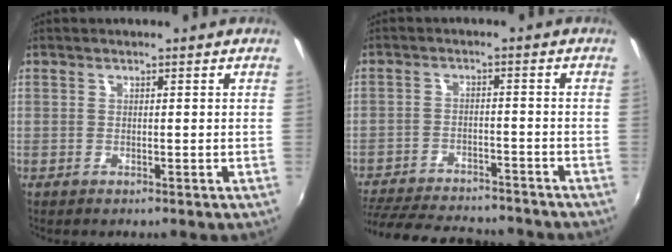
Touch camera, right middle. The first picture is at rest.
{"total": 19.1, "force": [-16.5, 5.6, 7.8], "torque": [-0.173, -0.013, -0.237]}